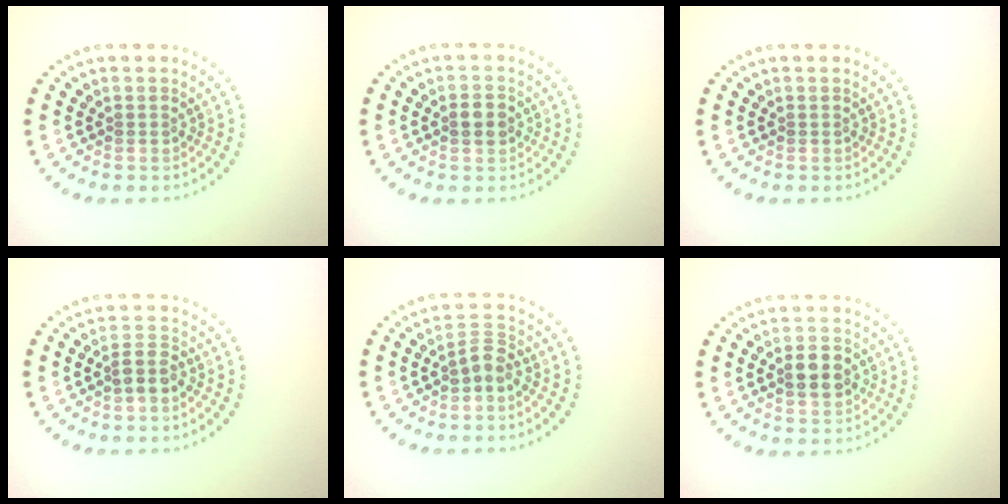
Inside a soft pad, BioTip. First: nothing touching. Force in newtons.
{"total": 1.8, "press": 1.8, "slide": 0.1}
{"total": 0.0}
{"total": 2.0, "press": 1.8, "slide": 0.9}
{"total": 1.9, "press": 1.6, "slide": 1.1}
{"total": 3.6, "press": 3.6, "slide": 0.1}